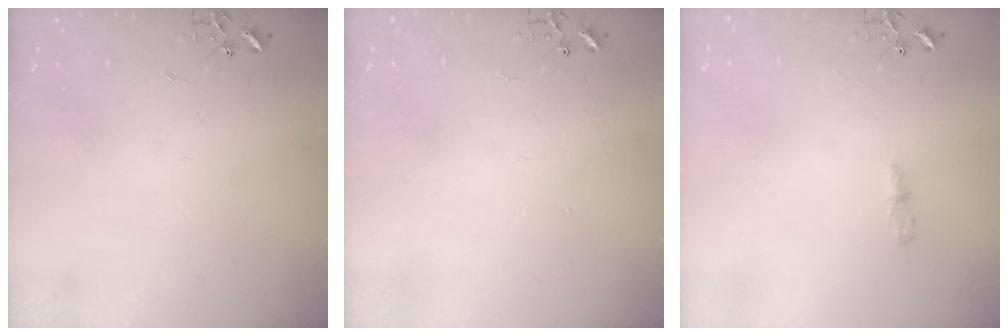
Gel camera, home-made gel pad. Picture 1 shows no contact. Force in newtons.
{"total": 1.1, "press": 1.1, "slide": 0.1}
{"total": 4.0, "press": 4.0, "slide": 0.5}